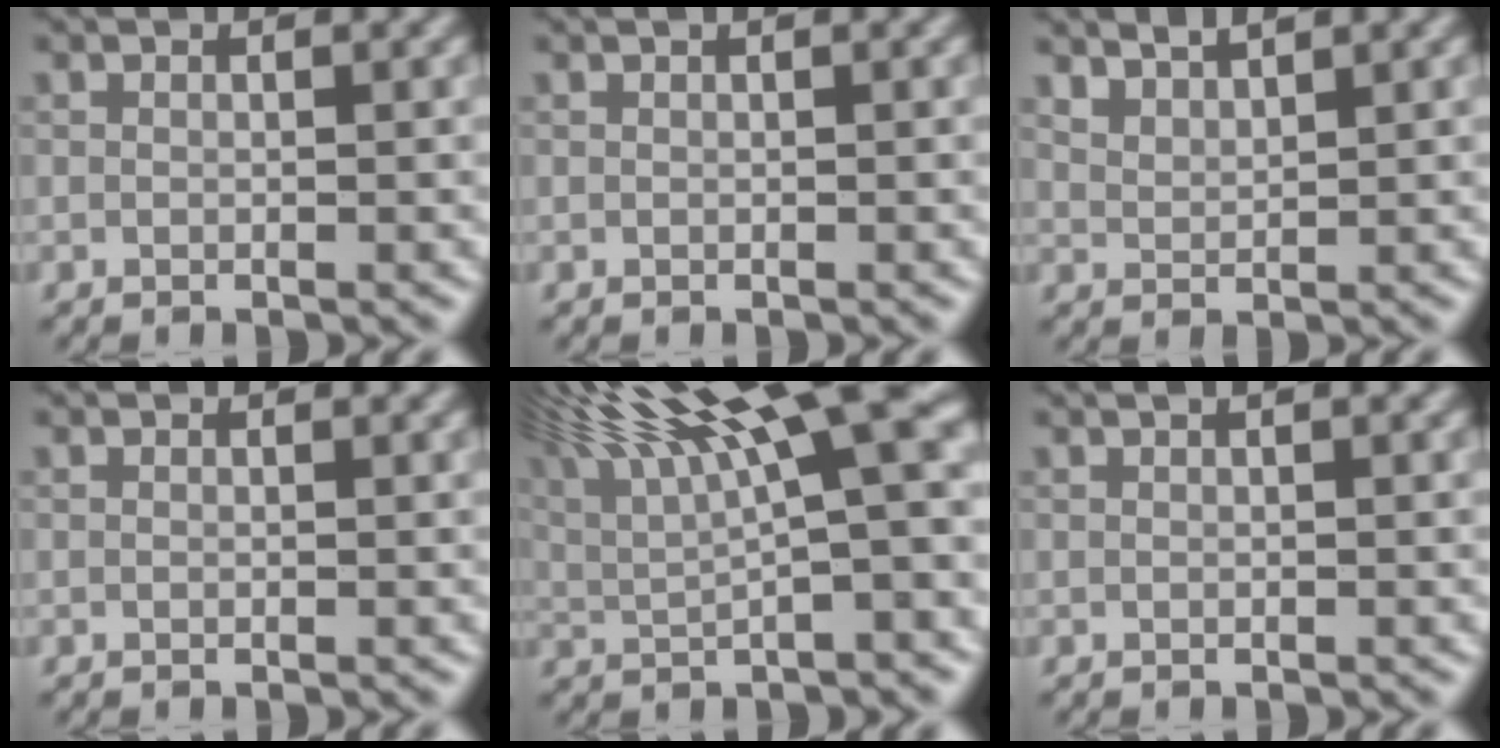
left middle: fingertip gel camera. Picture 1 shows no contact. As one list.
[{"total": 0.9, "force": [0.3, 0.2, 0.8], "torque": [-0.010, 0.007, 0.001]}, {"total": 2.0, "force": [2.0, 0.2, 0.5], "torque": [-0.009, 0.003, 0.038]}, {"total": 0.0}, {"total": 14.5, "force": [6.5, 3.2, 12.5], "torque": [-0.205, 0.025, 0.113]}, {"total": 1.5, "force": [0.6, 0.5, 1.3], "torque": [-0.015, 0.005, 0.004]}]